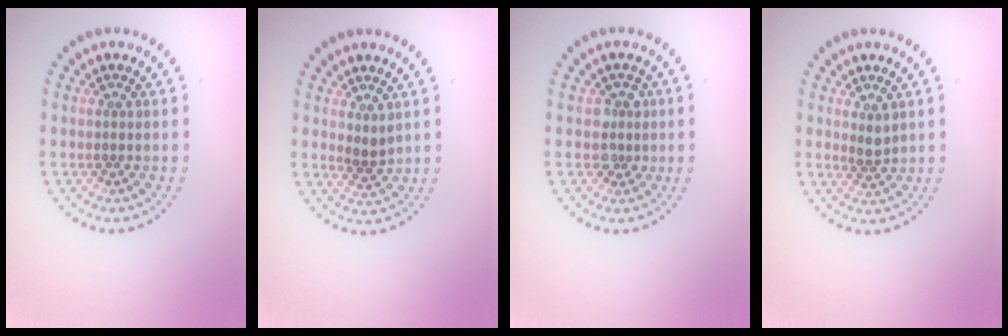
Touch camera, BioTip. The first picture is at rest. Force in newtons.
{"total": 1.3, "press": 1.1, "slide": 0.8}
{"total": 1.8, "press": 1.6, "slide": 0.9}
{"total": 1.4, "press": 1.1, "slide": 0.8}